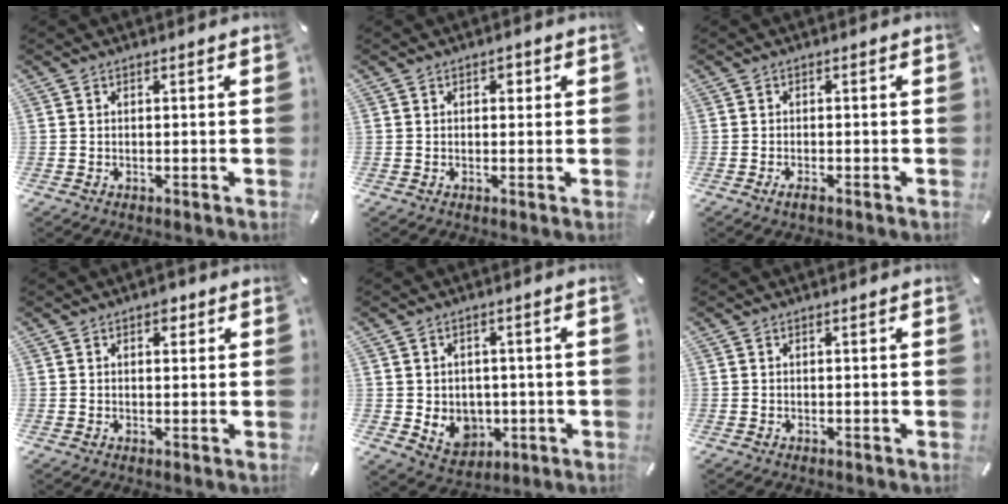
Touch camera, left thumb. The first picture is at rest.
{"total": 1.5, "force": [0.4, 1.2, 0.8], "torque": [-0.002, 0.001, 0.002]}
{"total": 1.7, "force": [-1.0, 0.5, 1.2], "torque": [-0.021, 0.002, -0.019]}
{"total": 2.4, "force": [1.0, 1.7, 1.4], "torque": [-0.007, -0.002, 0.011]}
{"total": 6.6, "force": [-0.5, 6.2, 2.2], "torque": [-0.037, -0.004, -0.005]}
{"total": 0.0}